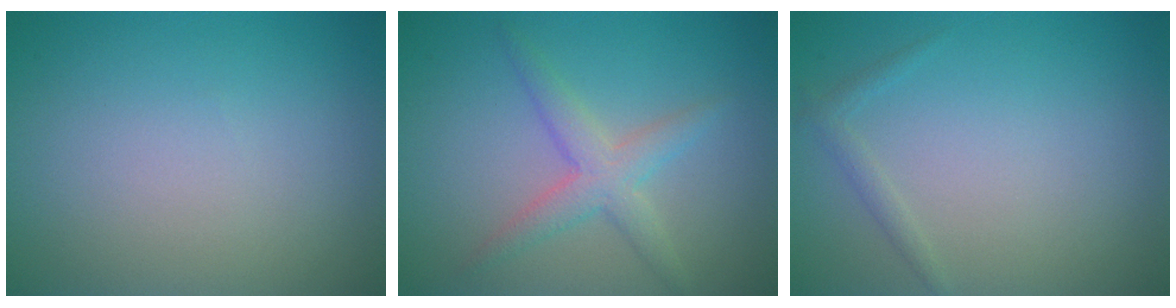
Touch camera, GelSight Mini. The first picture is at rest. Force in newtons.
{"total": 3.0, "press": 3.0, "slide": 0.2}
{"total": 1.0, "press": 1.0, "slide": 0.0}